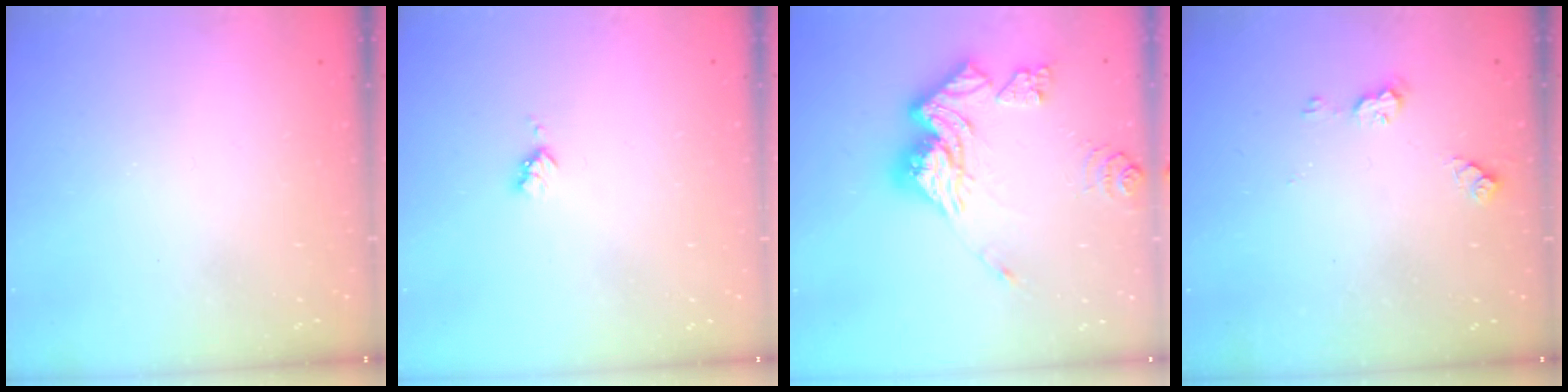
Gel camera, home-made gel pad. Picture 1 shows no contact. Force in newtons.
{"total": 3.0, "press": 3.0, "slide": 0.3}
{"total": 18.6, "press": 18.5, "slide": 1.8}
{"total": 5.1, "press": 5.0, "slide": 0.6}